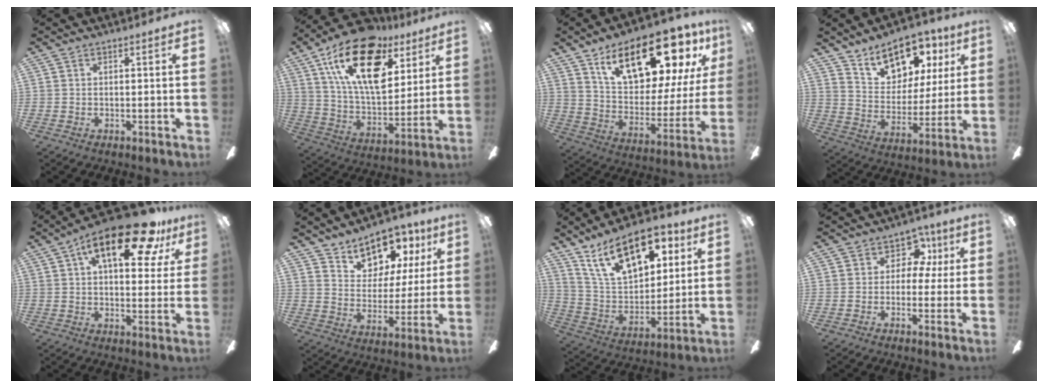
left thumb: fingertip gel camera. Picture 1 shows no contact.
{"total": 24.0, "force": [12.4, 12.4, 16.5], "torque": [-0.298, -0.055, 0.213]}
{"total": 23.5, "force": [14.3, 10.4, 15.4], "torque": [-0.229, -0.080, 0.242]}
{"total": 14.2, "force": [10.3, 8.1, 5.6], "torque": [-0.091, -0.062, 0.191]}
{"total": 19.4, "force": [9.8, 7.8, 14.8], "torque": [-0.214, -0.033, 0.152]}
{"total": 12.5, "force": [9.5, 7.1, 3.8], "torque": [-0.068, -0.066, 0.180]}
{"total": 21.1, "force": [11.5, 11.2, 13.7], "torque": [-0.233, -0.040, 0.201]}
{"total": 7.4, "force": [2.3, 6.0, 3.6], "torque": [-0.047, -0.002, 0.039]}